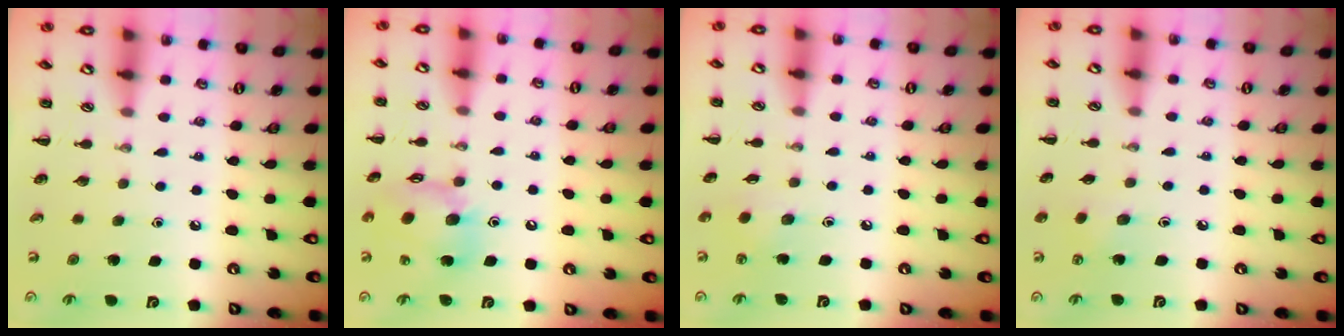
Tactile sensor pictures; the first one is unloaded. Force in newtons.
{"total": 14.2, "press": 14.1, "slide": 1.7}
{"total": 2.7, "press": 2.6, "slide": 0.6}
{"total": 5.1, "press": 4.9, "slide": 1.4}